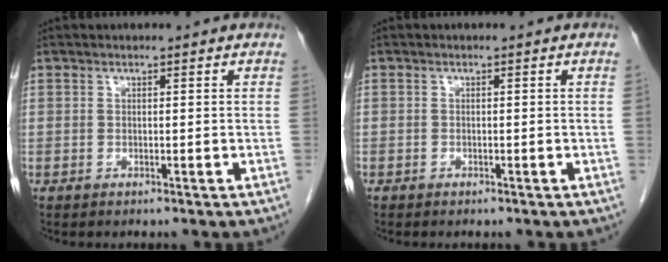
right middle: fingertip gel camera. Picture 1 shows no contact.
{"total": 0.0}